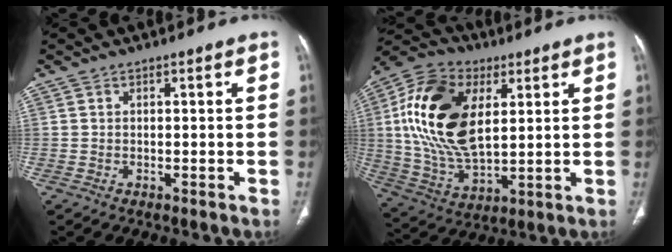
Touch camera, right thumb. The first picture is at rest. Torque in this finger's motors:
{"motor_torque": [-0.40, 1.51, 2.04, 0.49, 0.27]}